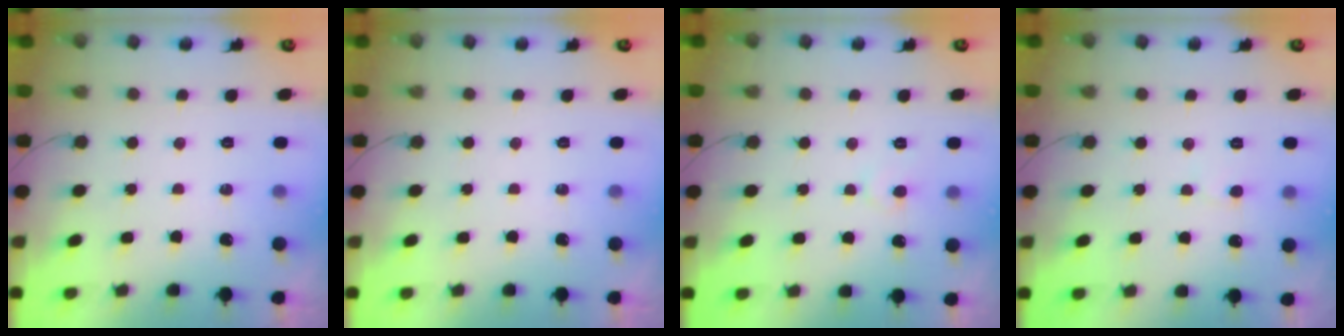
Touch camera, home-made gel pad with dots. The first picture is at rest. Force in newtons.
{"total": 0.0}
{"total": 5.1, "press": 5.0, "slide": 0.5}
{"total": 4.6, "press": 4.6, "slide": 0.6}